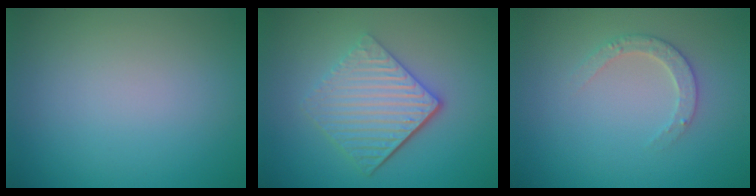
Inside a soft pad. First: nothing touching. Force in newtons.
{"total": 5.5, "press": 3.9, "slide": 3.8}
{"total": 2.1, "press": 2.1, "slide": 0.3}